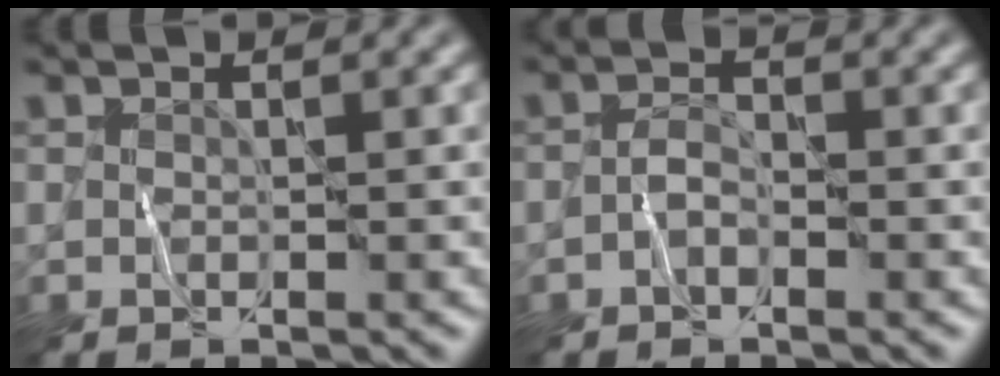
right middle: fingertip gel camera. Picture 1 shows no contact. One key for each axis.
{"total": 1.2, "fx": -0.7, "fy": 0.6, "fz": 0.7, "tx": -0.014, "ty": 0.006, "tz": -0.017}